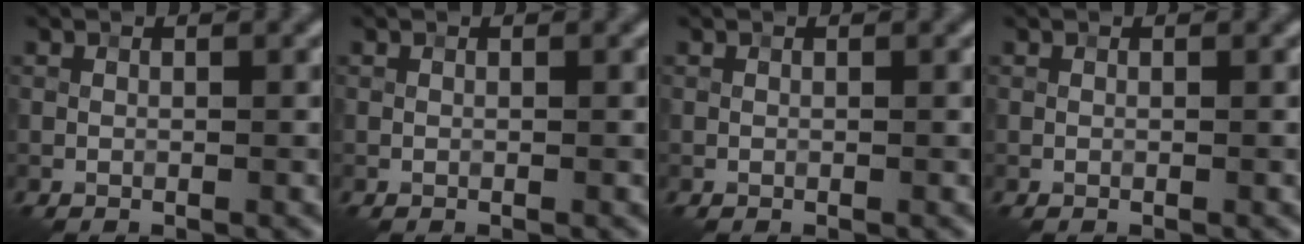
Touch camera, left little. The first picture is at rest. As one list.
[{"total": 0.0}, {"total": 0.0}, {"total": 0.0}]